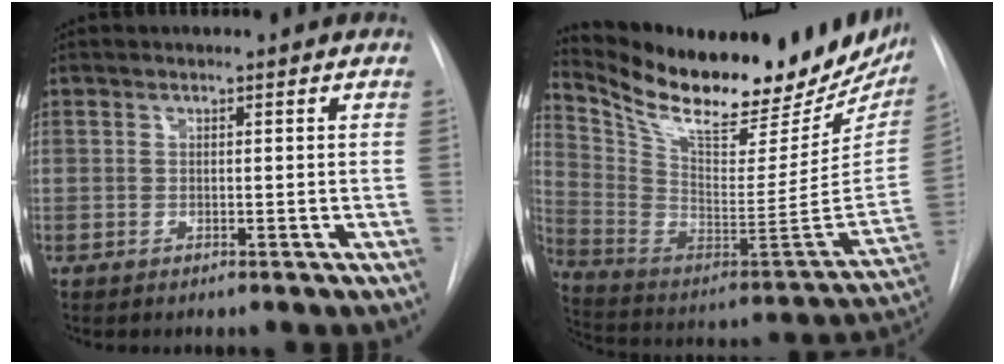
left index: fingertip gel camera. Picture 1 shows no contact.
{"total": 29.3, "force": [23.8, 9.2, 14.5], "torque": [-0.252, -0.032, 0.346]}